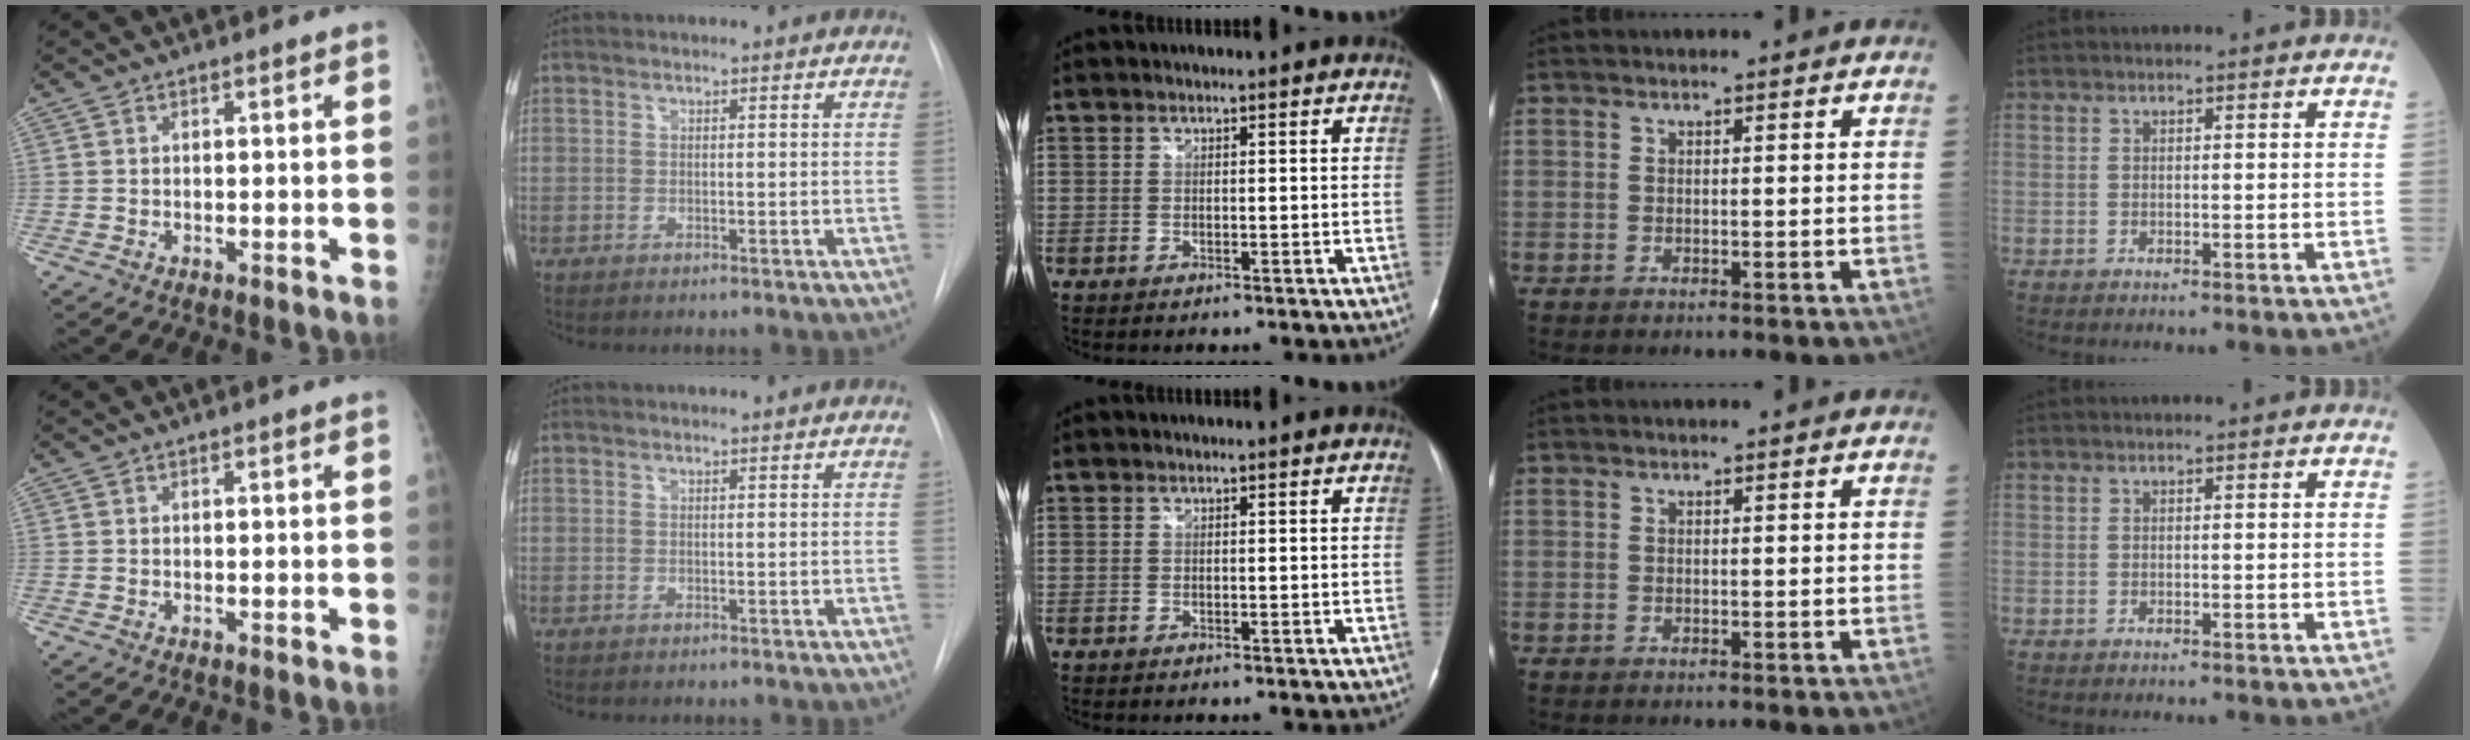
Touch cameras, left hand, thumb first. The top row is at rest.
{}